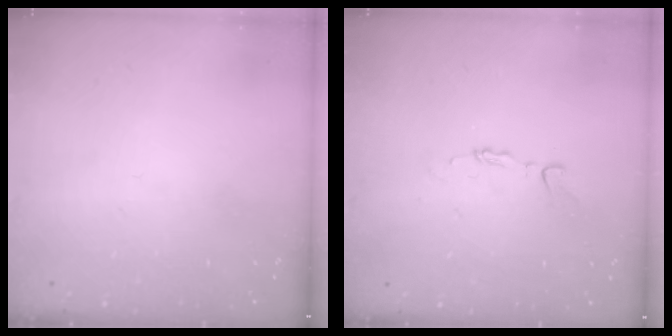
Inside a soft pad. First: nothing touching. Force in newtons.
{"total": 2.9, "press": 2.9, "slide": 0.2}